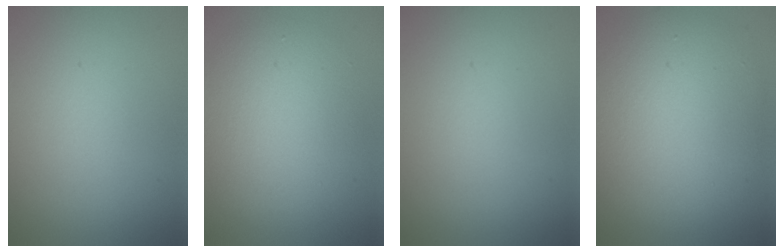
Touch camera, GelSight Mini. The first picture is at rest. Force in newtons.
{"total": 5.7, "press": 5.7, "slide": 0.4}
{"total": 0.0}
{"total": 9.6, "press": 9.6, "slide": 0.6}